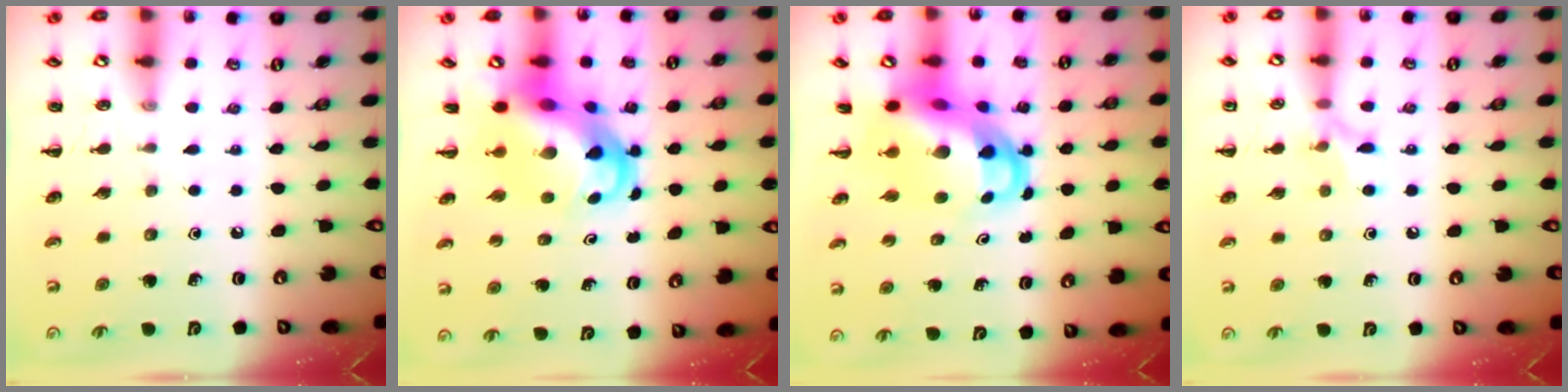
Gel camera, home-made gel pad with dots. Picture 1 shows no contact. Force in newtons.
{"total": 7.7, "press": 7.4, "slide": 2.2}
{"total": 8.1, "press": 7.7, "slide": 2.3}
{"total": 6.5, "press": 6.4, "slide": 1.5}